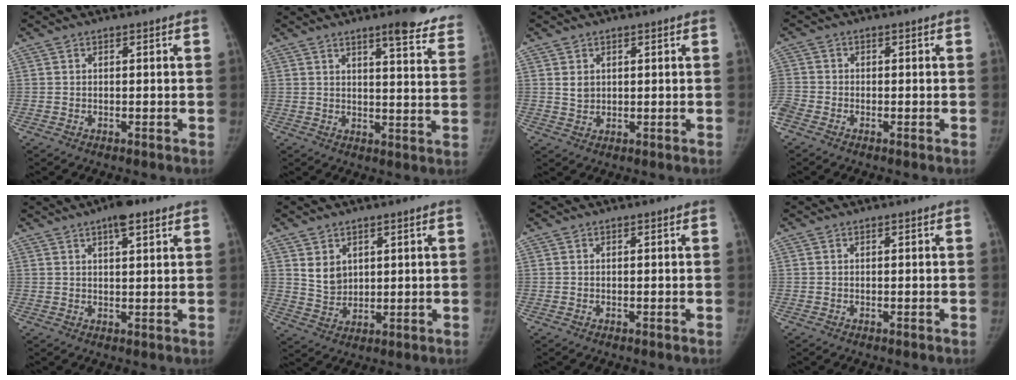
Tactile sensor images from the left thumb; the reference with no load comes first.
{"total": 13.7, "force": [11.1, 2.5, 7.6], "torque": [-0.058, -0.064, 0.120]}
{"total": 2.4, "force": [1.0, 1.9, 1.1], "torque": [-0.008, -0.010, 0.023]}
{"total": 4.4, "force": [-2.3, 3.0, 2.3], "torque": [-0.069, -0.001, -0.053]}
{"total": 5.7, "force": [3.5, 1.8, 4.1], "torque": [-0.054, -0.007, 0.050]}
{"total": 5.0, "force": [2.4, 3.8, 2.2], "torque": [-0.020, -0.025, 0.057]}
{"total": 0.0}
{"total": 0.0}